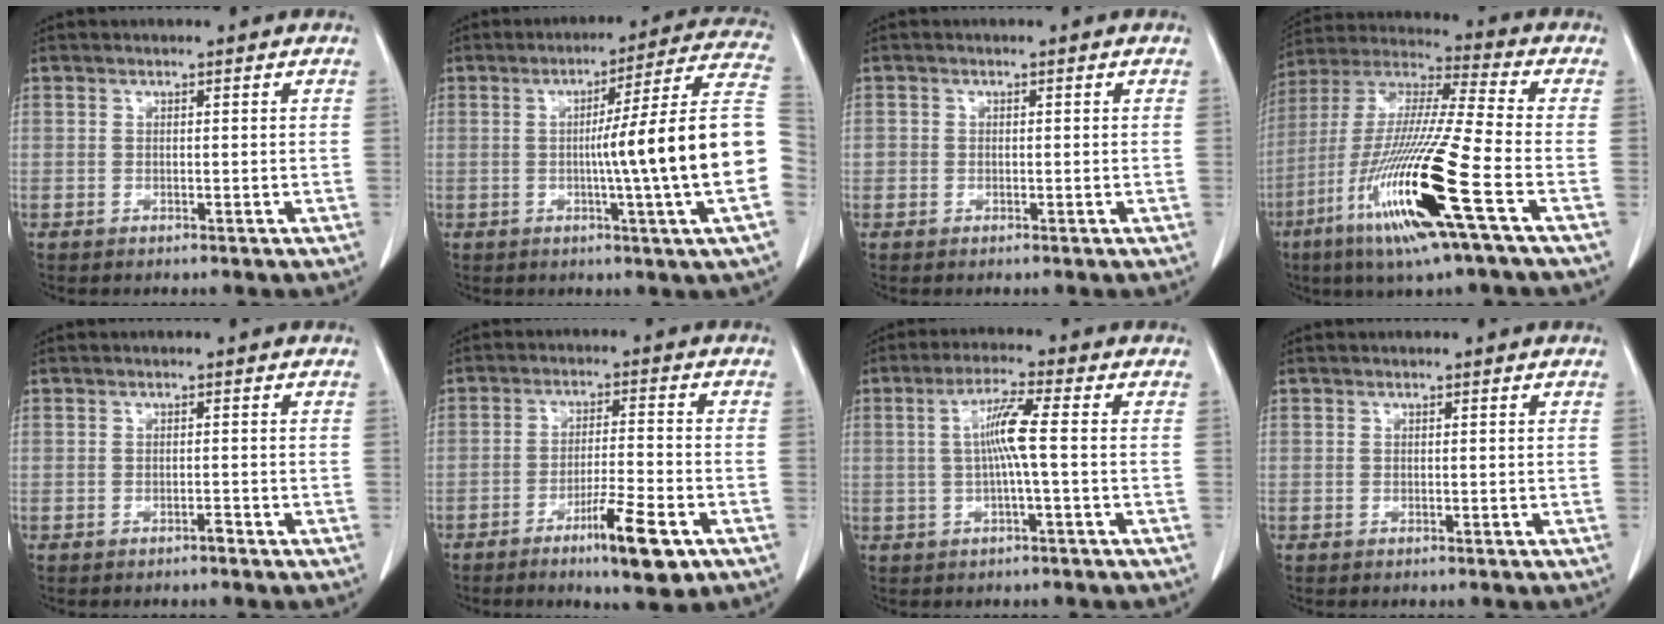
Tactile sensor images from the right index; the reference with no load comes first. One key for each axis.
{"total": 18.7, "fx": -1.1, "fy": -3.3, "fz": 18.4, "tx": -0.208, "ty": 0.004, "tz": -0.030}
{"total": 0.9, "fx": -0.3, "fy": 0.8, "fz": 0.1, "tx": 0.006, "ty": 0.006, "tz": -0.007}
{"total": 20.2, "fx": -8.2, "fy": 0.0, "fz": 18.4, "tx": -0.395, "ty": -0.039, "tz": -0.164}
{"total": 0.7, "fx": -0.6, "fy": 0.1, "fz": 0.3, "tx": -0.009, "ty": -0.001, "tz": -0.010}
{"total": 8.7, "fx": -4.8, "fy": 0.8, "fz": 7.2, "tx": -0.120, "ty": -0.012, "tz": -0.074}
{"total": 5.7, "fx": 0.1, "fy": -0.3, "fz": 5.7, "tx": -0.113, "ty": 0.009, "tz": 0.002}
{"total": 0.0}